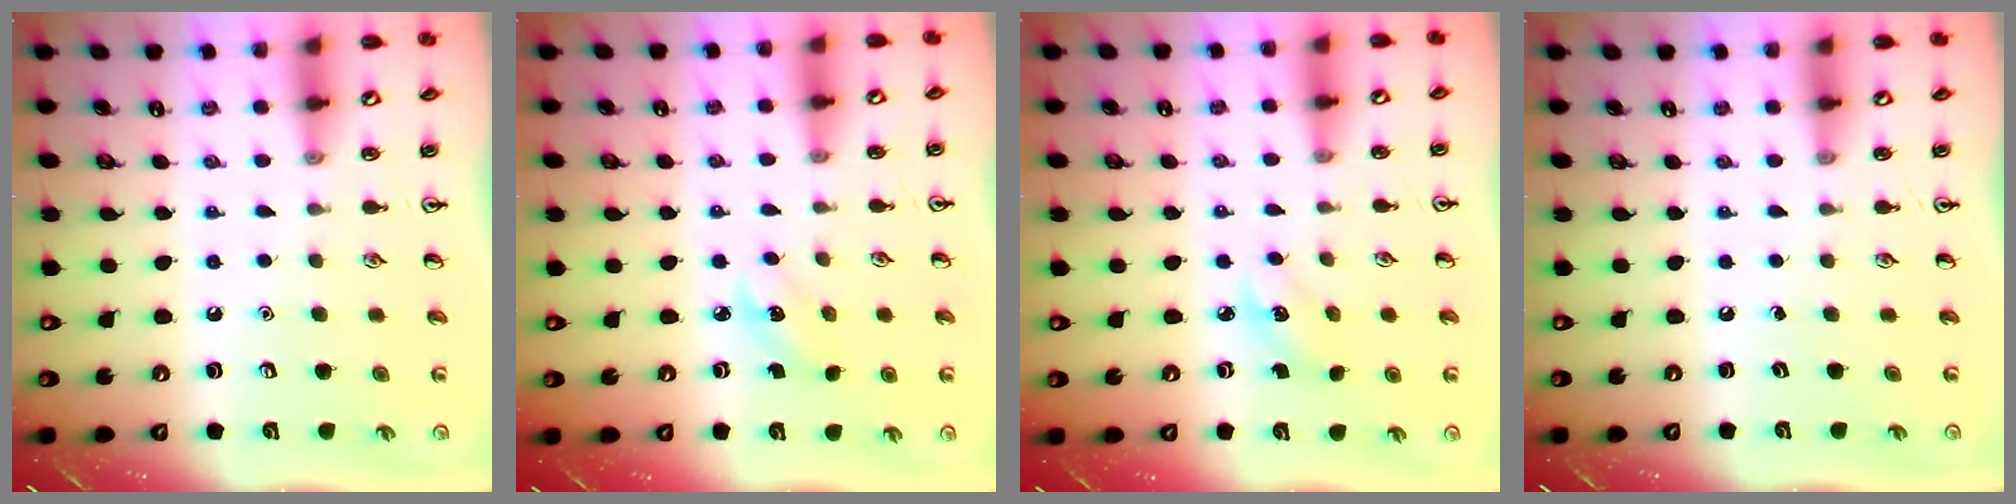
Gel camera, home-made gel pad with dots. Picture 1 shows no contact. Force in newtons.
{"total": 2.4, "press": 2.2, "slide": 0.9}
{"total": 2.6, "press": 2.5, "slide": 0.8}
{"total": 0.0}